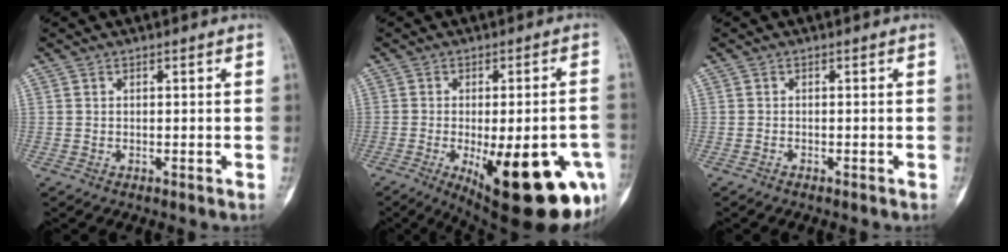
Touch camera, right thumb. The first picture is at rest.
{"total": 24.2, "force": [-8.8, 8.2, 21.0], "torque": [-0.219, -0.005, -0.101]}
{"total": 0.6, "force": [-0.5, 0.1, 0.2], "torque": [-0.007, 0.000, -0.010]}